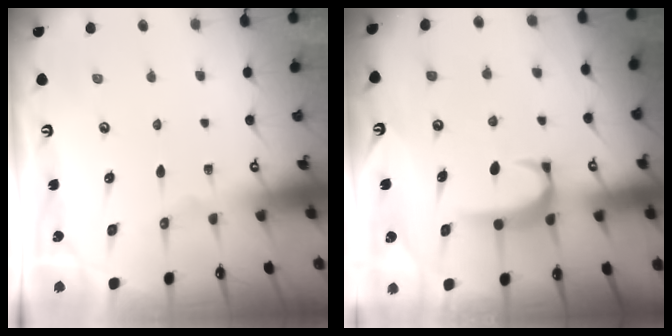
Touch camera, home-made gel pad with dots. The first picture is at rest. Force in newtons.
{"total": 1.8, "press": 1.7, "slide": 0.5}